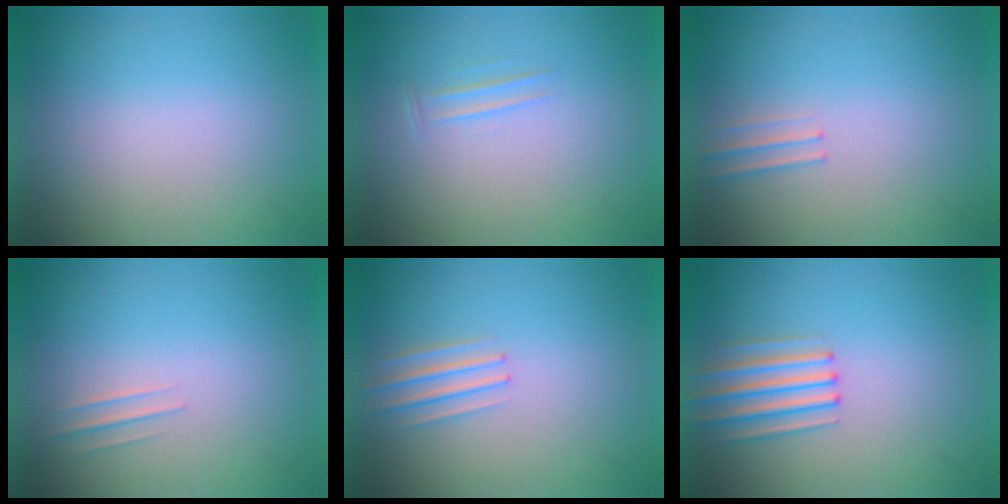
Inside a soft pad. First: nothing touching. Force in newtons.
{"total": 1.1}
{"total": 1.1}
{"total": 1.1}
{"total": 1.9}
{"total": 2.7}